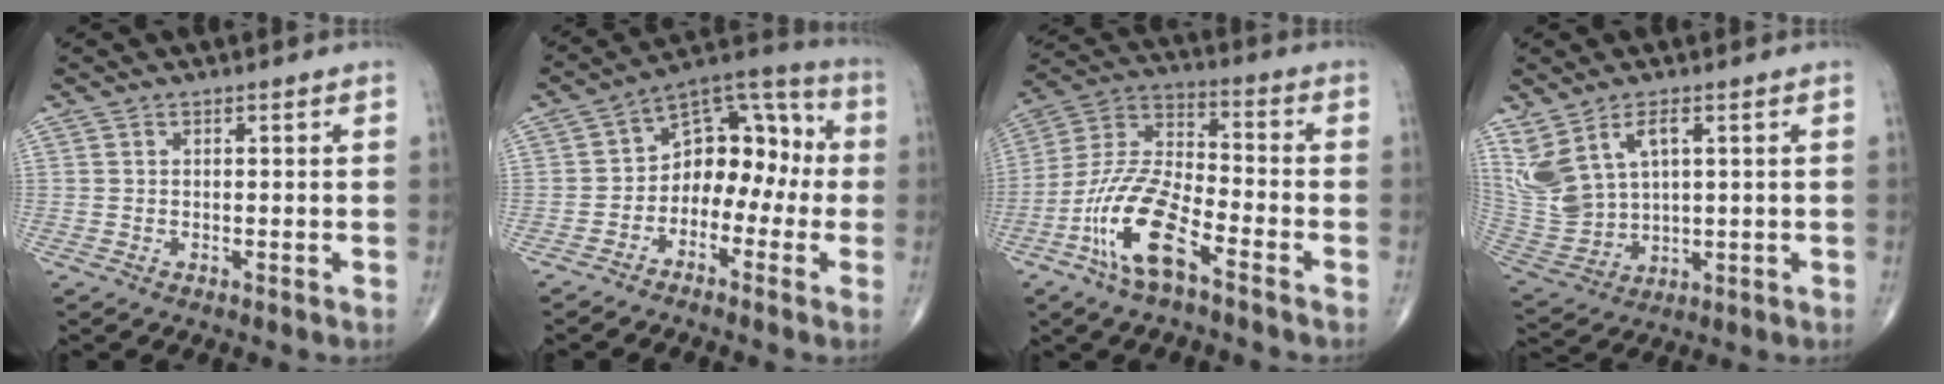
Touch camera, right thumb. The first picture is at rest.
{"total": 12.4, "force": [-2.2, 8.5, 8.8], "torque": [-0.086, 0.062, -0.052]}
{"total": 14.7, "force": [-7.5, 5.1, 11.5], "torque": [-0.241, 0.046, -0.150]}
{"total": 11.1, "force": [4.8, 6.1, 8.0], "torque": [-0.171, -0.015, 0.117]}